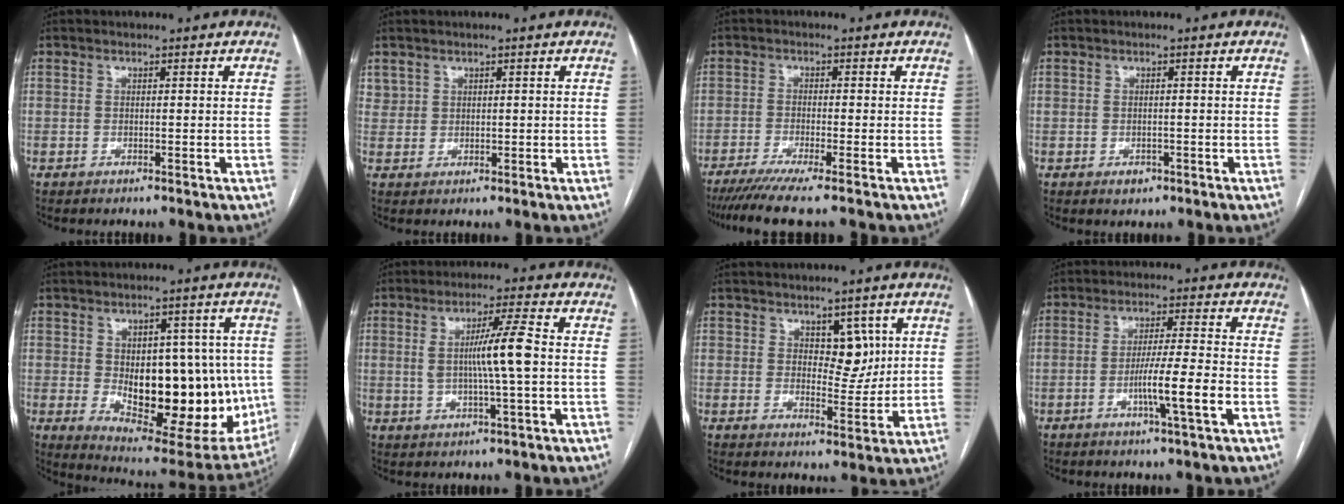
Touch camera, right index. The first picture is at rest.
{"total": 2.3, "force": [1.3, 1.8, 0.2], "torque": [0.005, 0.002, 0.025]}
{"total": 7.6, "force": [-6.0, -1.0, 4.5], "torque": [-0.065, -0.020, -0.098]}
{"total": 1.2, "force": [-0.5, 1.0, 0.4], "torque": [-0.003, 0.002, -0.002]}
{"total": 21.5, "force": [-1.5, 10.3, 18.9], "torque": [-0.241, -0.002, 0.008]}
{"total": 7.7, "force": [0.3, -0.2, 7.7], "torque": [-0.137, 0.001, 0.006]}
{"total": 5.2, "force": [2.1, 2.8, 3.8], "torque": [-0.046, 0.000, 0.035]}
{"total": 7.6, "force": [-2.6, -0.7, 7.1], "torque": [-0.123, -0.007, -0.048]}